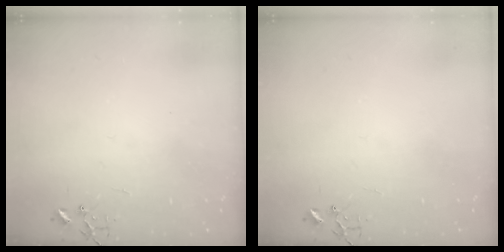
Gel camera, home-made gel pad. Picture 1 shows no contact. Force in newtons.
{"total": 0.0}